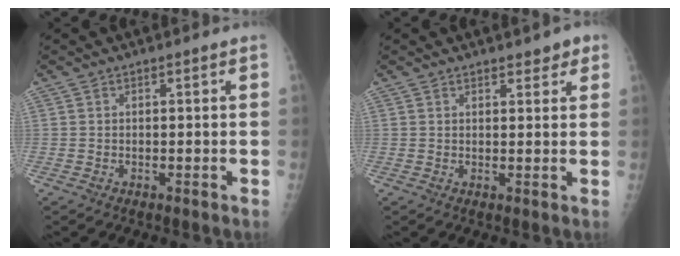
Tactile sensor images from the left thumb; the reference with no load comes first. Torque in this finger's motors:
{"motor_torque": [0.03, 0.06, 0.11, 0.09, -0.01]}